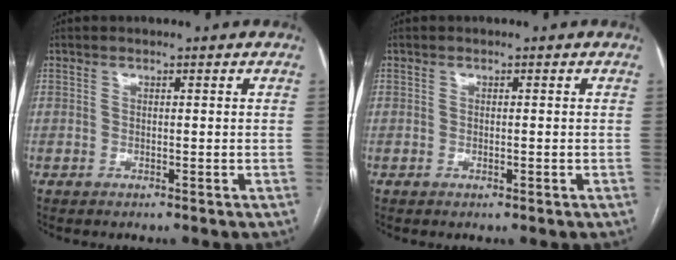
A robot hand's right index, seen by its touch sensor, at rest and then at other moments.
{"total": 0.6, "force": [-0.2, 0.1, 0.6], "torque": [-0.010, -0.001, 0.000]}